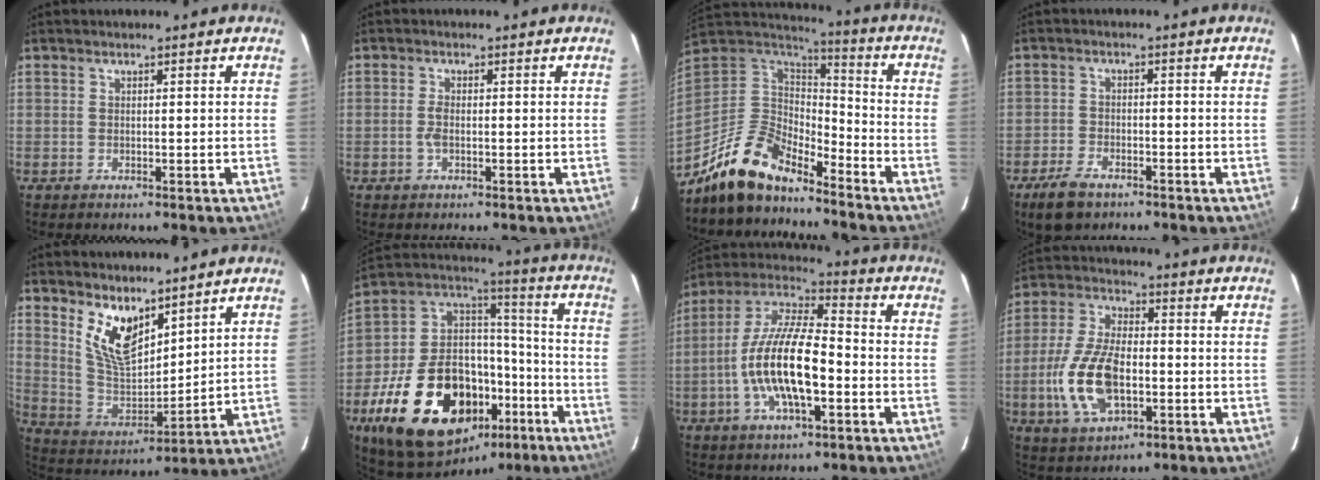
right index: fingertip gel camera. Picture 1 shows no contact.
{"total": 2.0, "force": [-0.5, 0.8, 1.8], "torque": [-0.040, 0.001, -0.011]}
{"total": 14.8, "force": [-12.2, 5.2, 6.6], "torque": [-0.146, 0.000, -0.234]}
{"total": 6.6, "force": [-4.7, 3.3, 3.2], "torque": [-0.090, -0.004, -0.085]}
{"total": 11.2, "force": [7.6, 4.7, 6.7], "torque": [-0.129, -0.010, 0.159]}
{"total": 29.3, "force": [-14.6, 17.5, 18.4], "torque": [-0.375, 0.028, -0.216]}
{"total": 16.4, "force": [-4.0, 5.3, 15.0], "torque": [-0.294, 0.000, -0.082]}
{"total": 14.7, "force": [-3.6, 7.4, 12.2], "torque": [-0.266, 0.001, -0.062]}